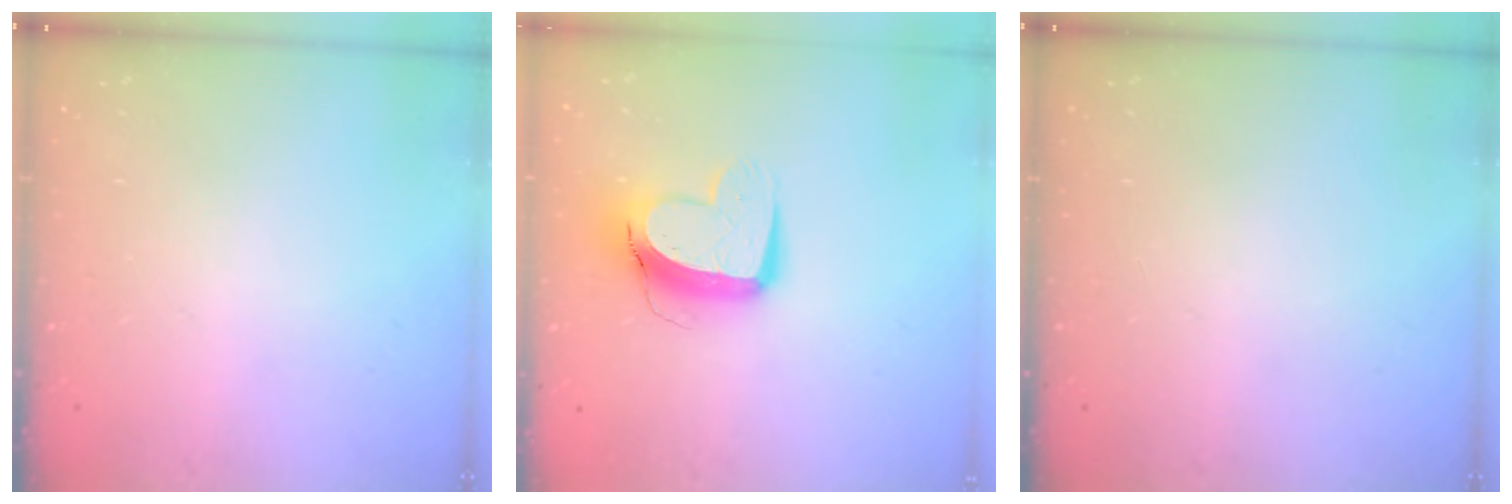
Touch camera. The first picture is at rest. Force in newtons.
{"total": 11.3, "press": 11.2, "slide": 1.1}
{"total": 0.0}